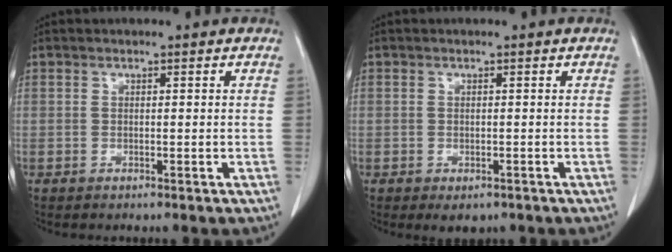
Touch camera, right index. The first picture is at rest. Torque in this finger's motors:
{"motor_torque": [-0.07, -0.05, -0.25, -0.08]}